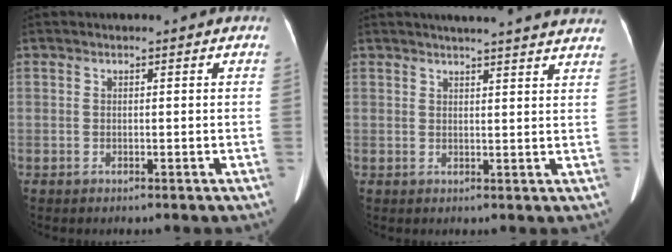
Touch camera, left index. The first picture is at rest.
{"total": 17.7, "force": [16.3, 1.2, 6.8], "torque": [-0.087, 0.005, 0.189]}